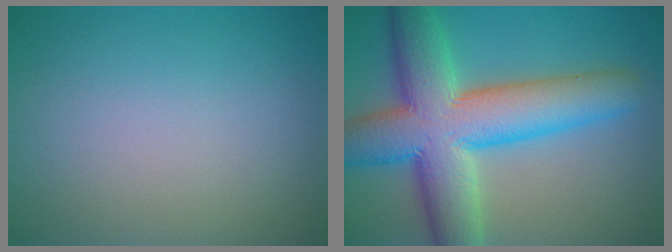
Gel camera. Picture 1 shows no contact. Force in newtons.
{"total": 12.1, "press": 12.1, "slide": 0.4}